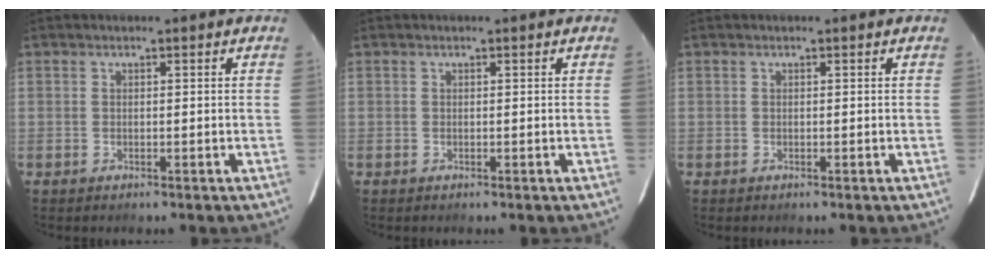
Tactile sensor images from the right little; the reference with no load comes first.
{"total": 0.0}
{"total": 0.0}